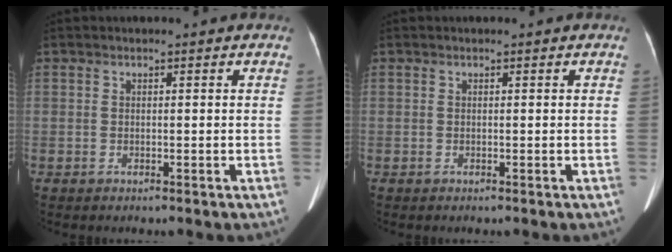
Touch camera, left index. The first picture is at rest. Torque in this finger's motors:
{"motor_torque": [0.05, 0.13, 0.06, 0.02]}